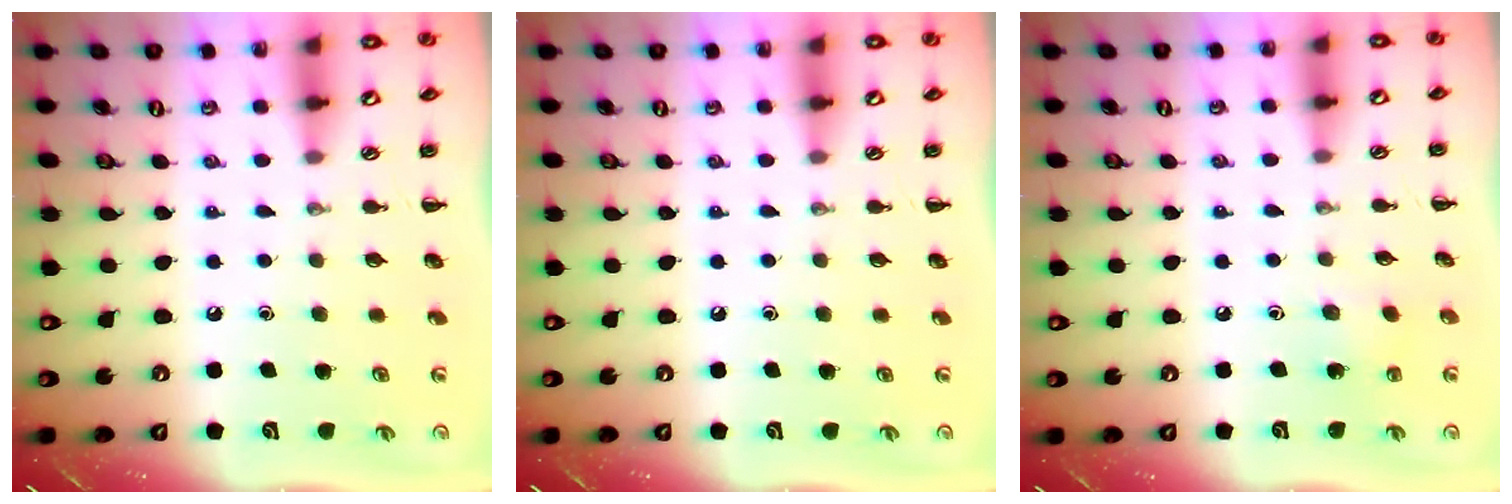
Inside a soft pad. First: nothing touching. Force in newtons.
{"total": 0.0}
{"total": 3.2, "press": 3.0, "slide": 1.0}